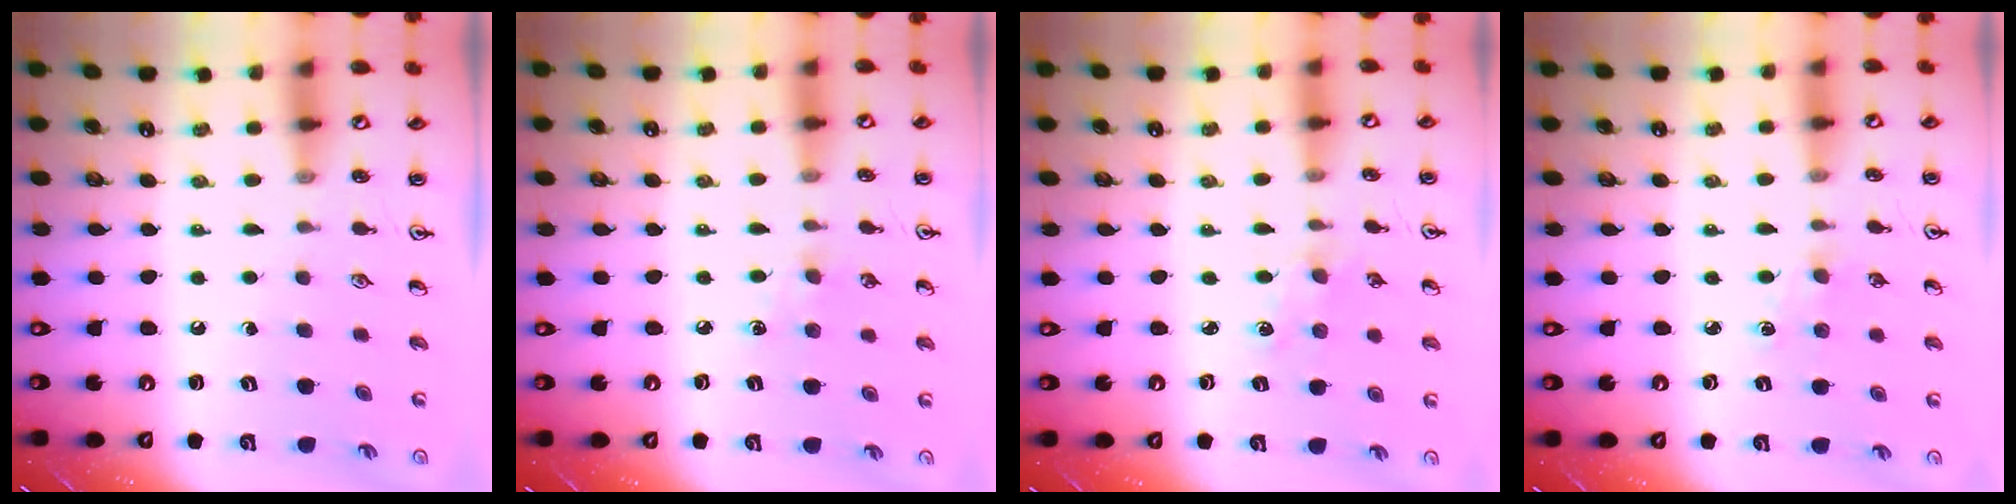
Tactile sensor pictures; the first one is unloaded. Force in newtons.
{"total": 4.3, "press": 4.3, "slide": 0.6}
{"total": 1.1, "press": 1.1, "slide": 0.2}
{"total": 2.8, "press": 2.8, "slide": 0.4}